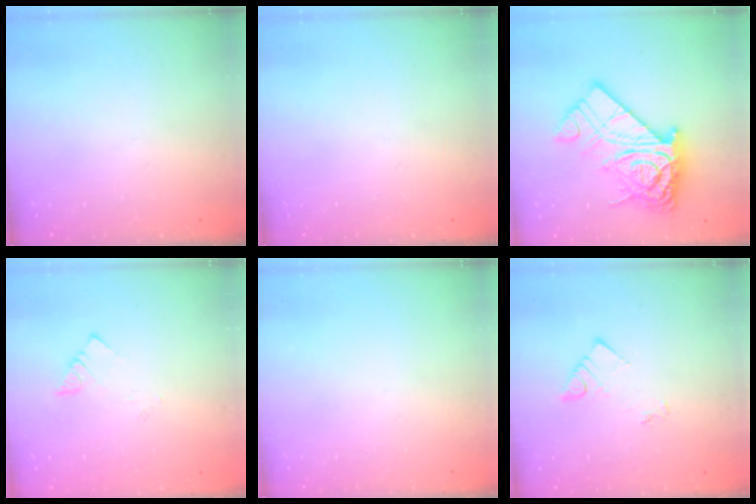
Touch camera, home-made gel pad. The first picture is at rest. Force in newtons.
{"total": 0.0}
{"total": 19.9, "press": 19.8, "slide": 2.2}
{"total": 1.9, "press": 1.9, "slide": 0.1}
{"total": 0.0}
{"total": 3.8, "press": 3.8, "slide": 0.4}